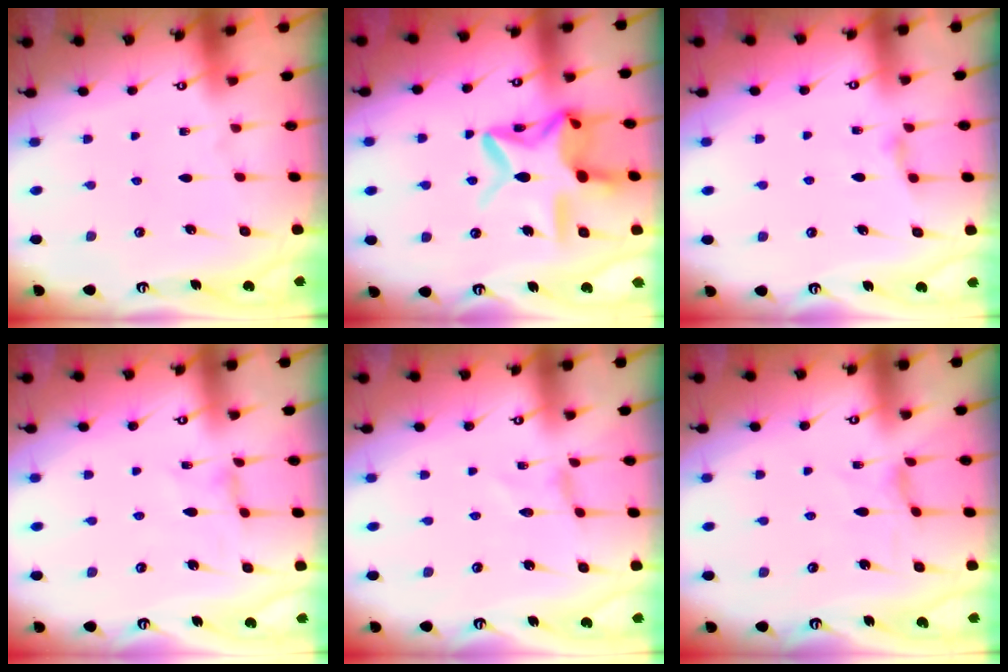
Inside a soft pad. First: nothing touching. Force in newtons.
{"total": 15.7, "press": 15.6, "slide": 1.1}
{"total": 2.8, "press": 2.7, "slide": 0.6}
{"total": 0.6, "press": 0.5, "slide": 0.3}
{"total": 0.0}
{"total": 2.5, "press": 2.4, "slide": 0.4}